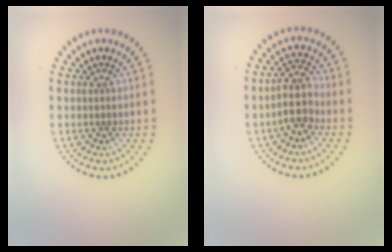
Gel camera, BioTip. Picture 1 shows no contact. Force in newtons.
{"total": 3.1, "press": 2.7, "slide": 1.6}